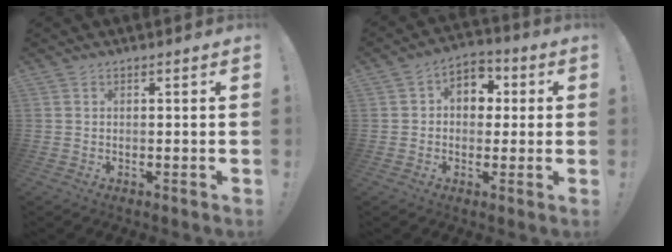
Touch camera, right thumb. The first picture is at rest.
{"total": 7.5, "force": [0.8, 6.3, 4.0], "torque": [-0.052, 0.005, 0.021]}